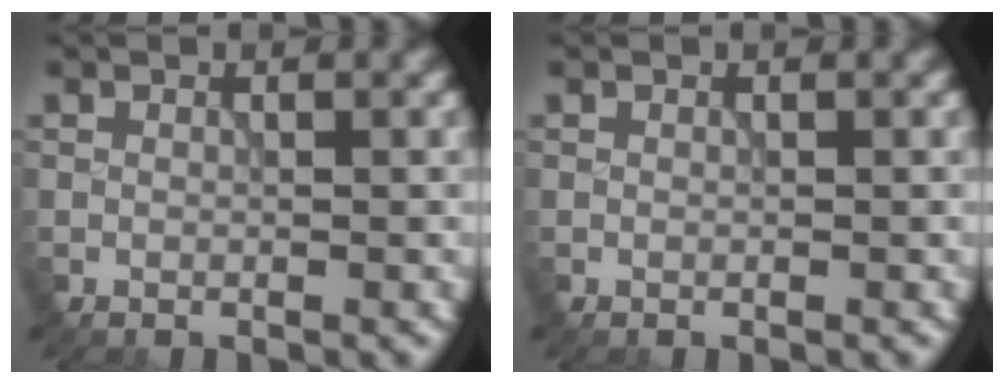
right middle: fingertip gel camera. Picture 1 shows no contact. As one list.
[{"total": 0.0}]